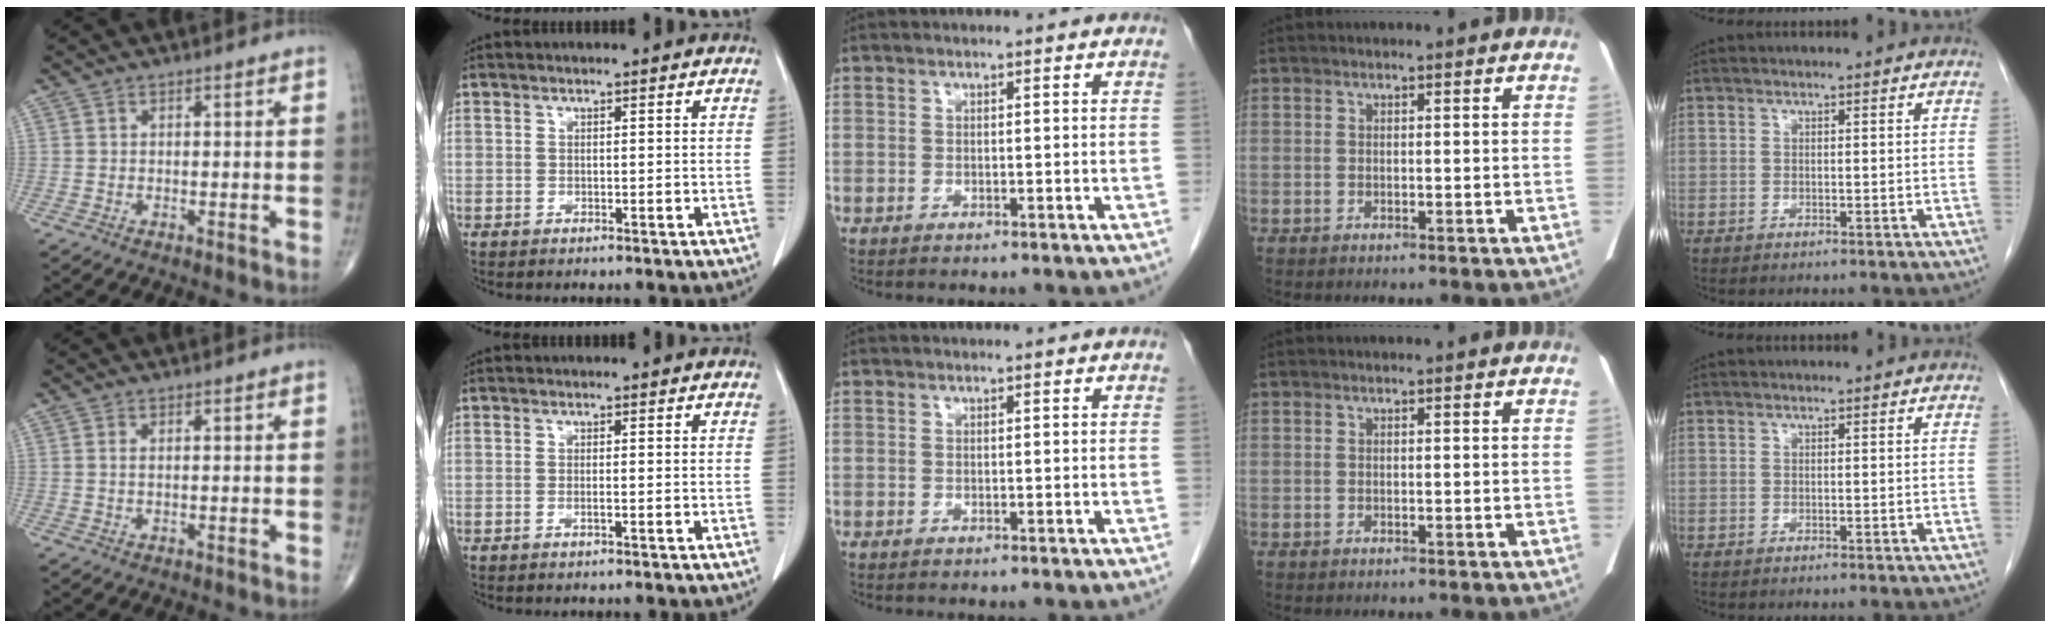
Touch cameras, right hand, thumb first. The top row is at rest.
{"thumb": {"total": 0.9, "force": [0.2, 0.4, 0.7], "torque": [-0.021, 0.003, 0.005]}, "index": {"total": 0.6, "force": [-0.1, 0.0, 0.6], "torque": [-0.011, 0.001, 0.001]}}